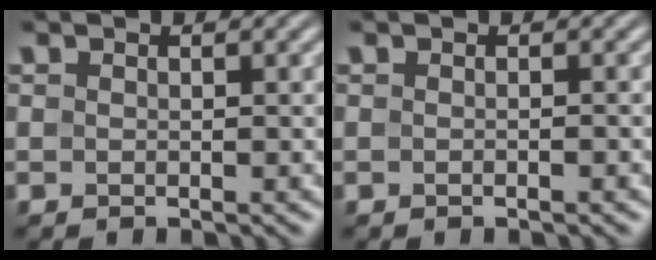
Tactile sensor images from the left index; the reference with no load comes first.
{"total": 0.8, "force": [-0.3, 0.2, 0.7], "torque": [-0.009, -0.001, -0.008]}